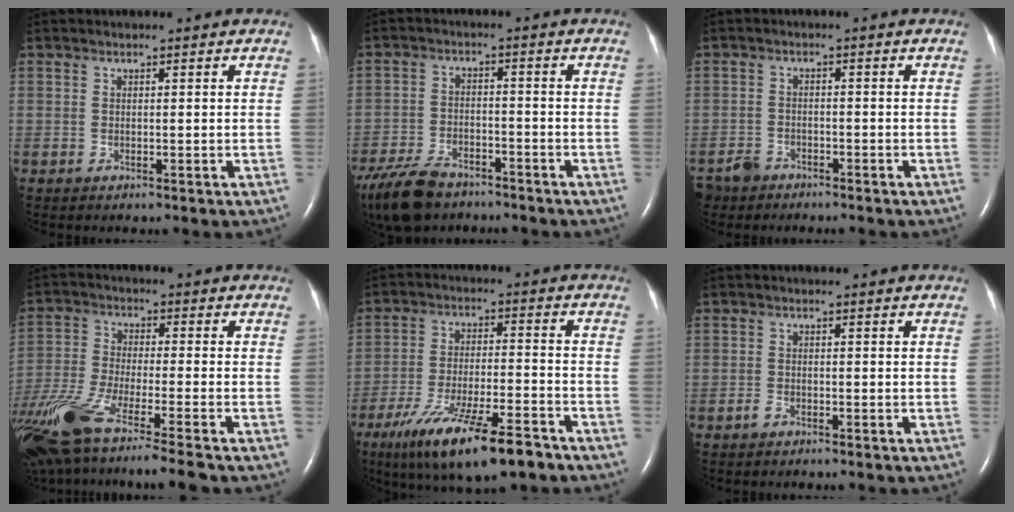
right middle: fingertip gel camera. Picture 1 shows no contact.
{"total": 10.5, "force": [-8.1, 4.7, 4.8], "torque": [-0.104, -0.017, -0.143]}
{"total": 3.9, "force": [-3.1, 2.2, 0.6], "torque": [-0.021, -0.002, -0.057]}
{"total": 16.7, "force": [-12.4, 0.2, 11.2], "torque": [-0.247, -0.059, -0.225]}
{"total": 15.3, "force": [-10.3, 2.6, 11.0], "torque": [-0.187, -0.030, -0.175]}
{"total": 1.1, "force": [-0.8, 0.6, 0.5], "torque": [-0.014, 0.000, -0.016]}